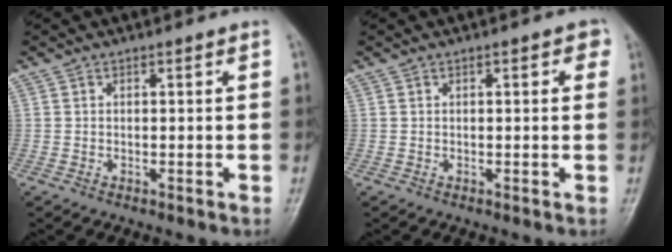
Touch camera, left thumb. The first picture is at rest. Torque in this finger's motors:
{"motor_torque": [-0.20, -0.16, 0.11, 0.05, 0.05]}